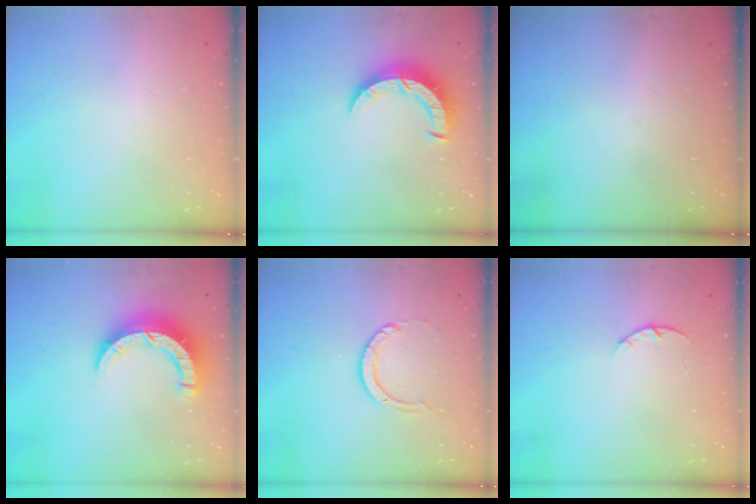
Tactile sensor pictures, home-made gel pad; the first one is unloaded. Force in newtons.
{"total": 8.4, "press": 8.3, "slide": 1.0}
{"total": 0.0}
{"total": 10.6, "press": 10.5, "slide": 1.1}
{"total": 3.6, "press": 3.6, "slide": 0.4}
{"total": 2.9, "press": 2.9, "slide": 0.5}